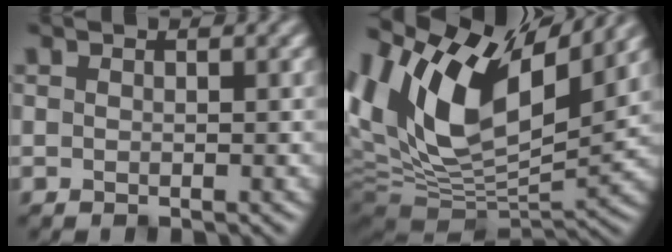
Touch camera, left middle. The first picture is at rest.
{"total": 15.1, "force": [5.5, 7.7, 11.8], "torque": [-0.229, 0.025, 0.094]}